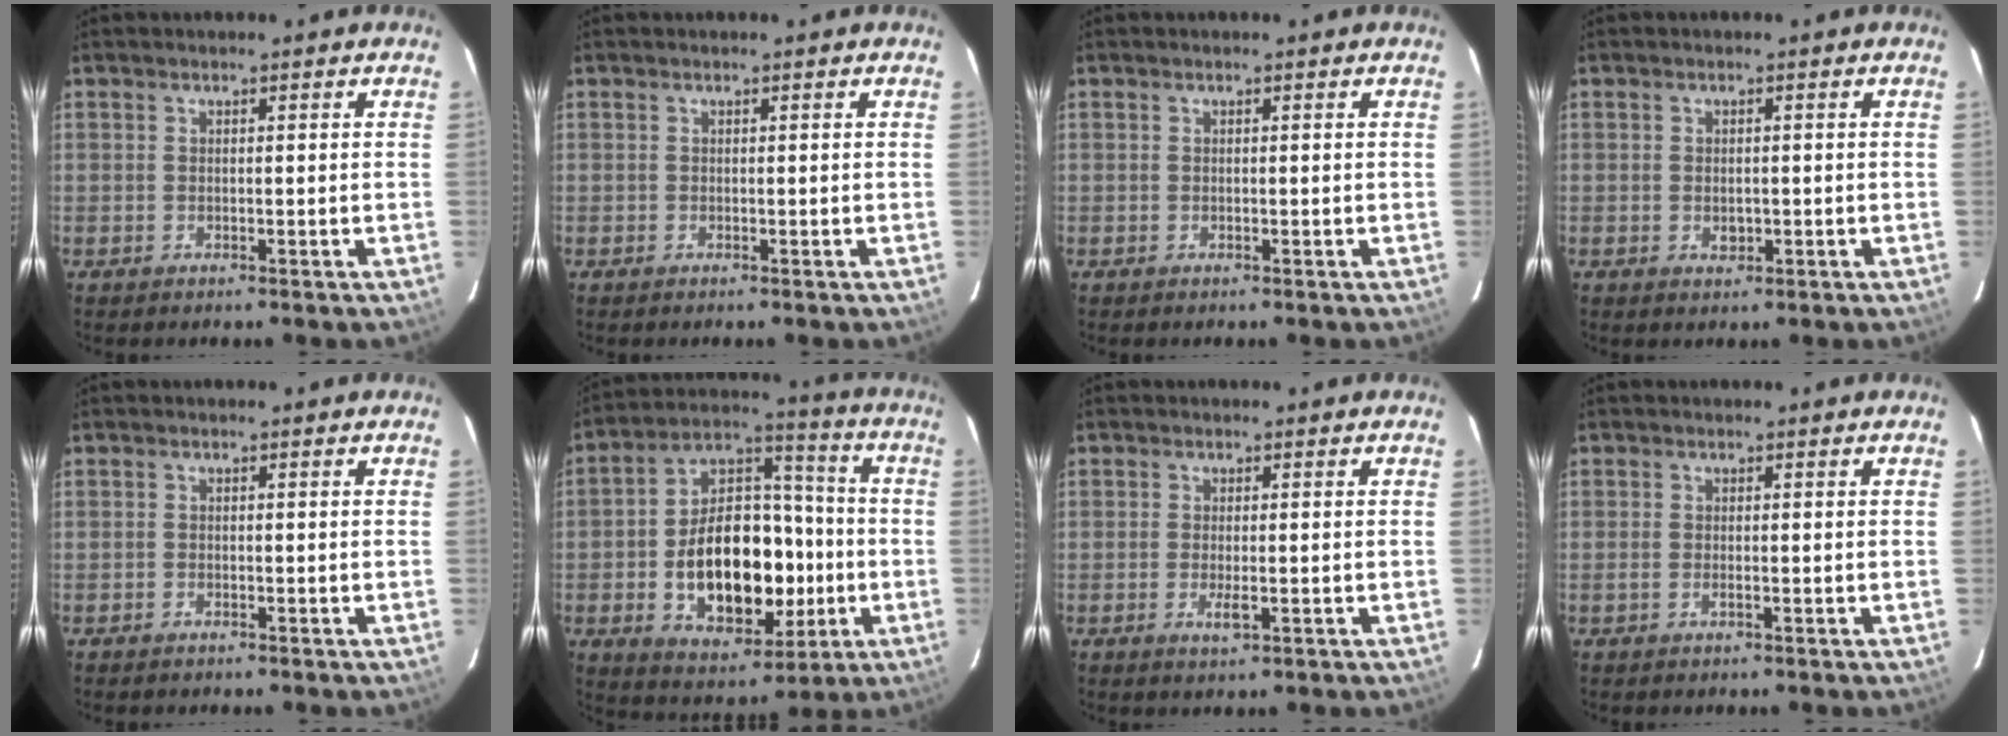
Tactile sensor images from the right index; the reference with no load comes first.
{"total": 0.0}
{"total": 0.0}
{"total": 2.0, "force": [-0.4, 1.5, 1.3], "torque": [-0.019, 0.001, -0.005]}
{"total": 0.7, "force": [-0.7, 0.3, 0.0], "torque": [-0.003, 0.002, -0.013]}
{"total": 20.5, "force": [-3.9, 12.7, 15.6], "torque": [-0.283, 0.040, -0.044]}
{"total": 2.5, "force": [-0.8, 0.7, 2.3], "torque": [-0.044, -0.004, -0.013]}
{"total": 1.2, "force": [-0.4, 0.3, 1.1], "torque": [-0.023, 0.000, -0.009]}